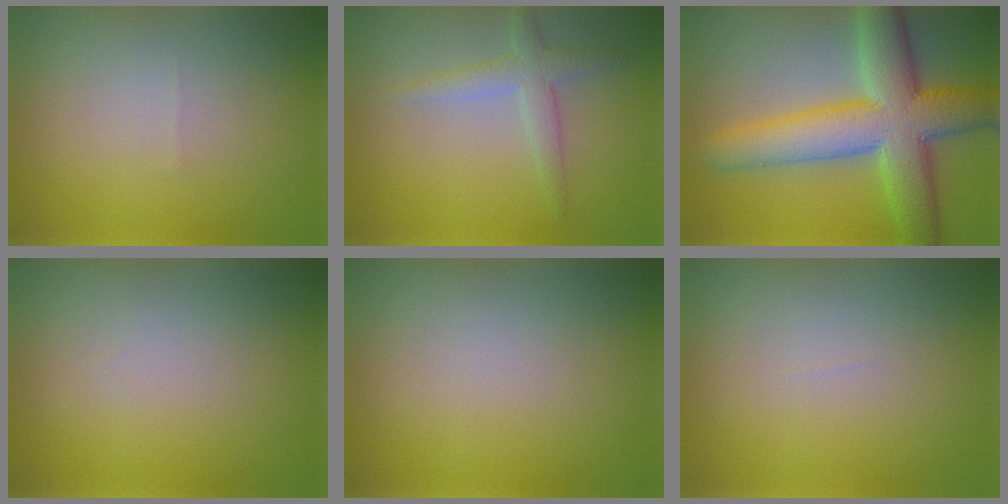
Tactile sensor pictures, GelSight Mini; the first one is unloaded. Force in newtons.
{"total": 2.6, "press": 2.6, "slide": 0.1}
{"total": 10.1, "press": 10.1, "slide": 0.3}
{"total": 0.0}
{"total": 0.0}
{"total": 0.0}